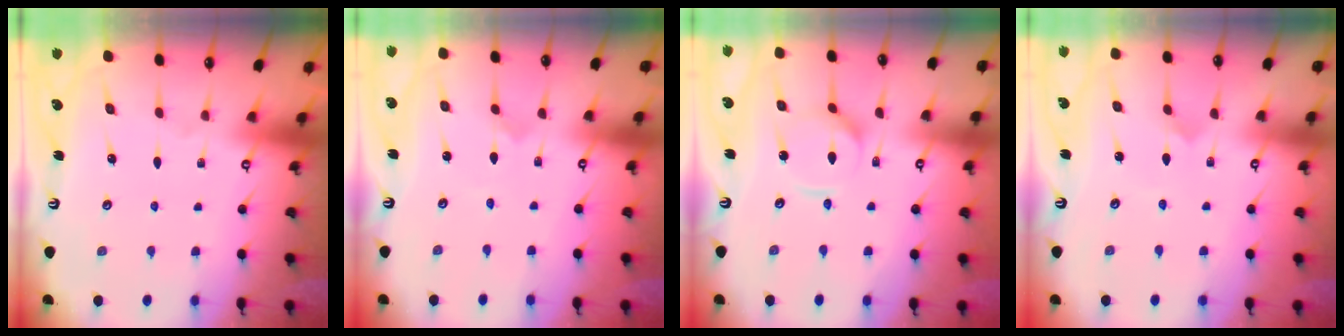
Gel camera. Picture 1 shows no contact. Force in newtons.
{"total": 0.0}
{"total": 7.1, "press": 7.1, "slide": 0.7}
{"total": 2.0, "press": 2.0, "slide": 0.1}